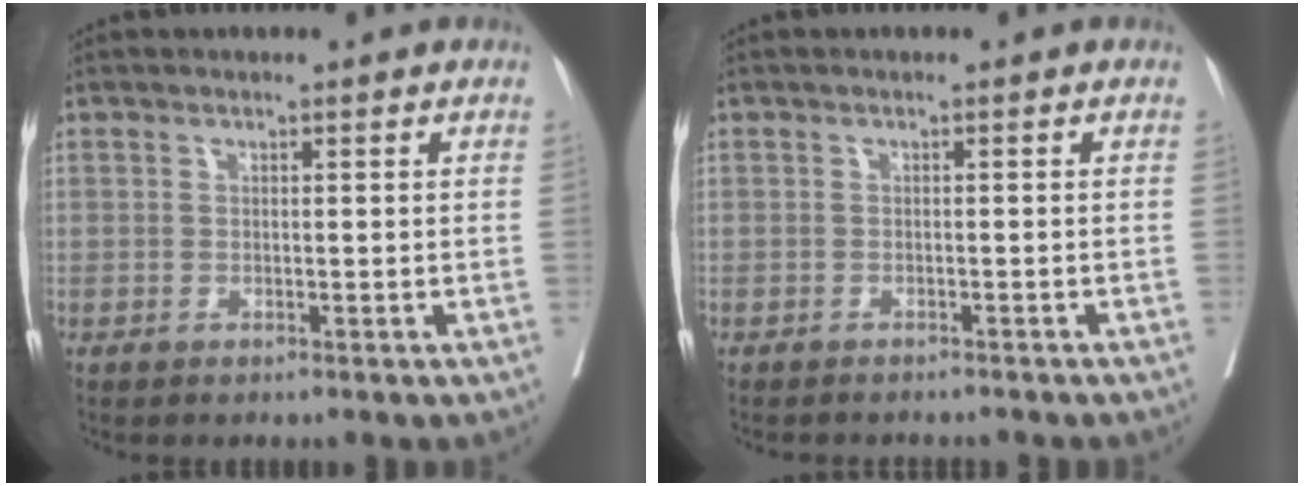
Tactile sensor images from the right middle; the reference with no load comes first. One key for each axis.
{"total": 4.1, "fx": -3.8, "fy": 0.8, "fz": 1.4, "tx": -0.014, "ty": -0.003, "tz": -0.042}